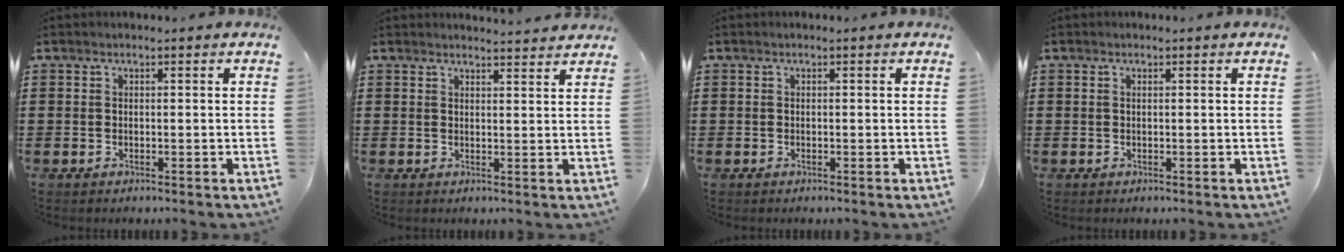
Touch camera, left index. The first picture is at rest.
{"total": 2.3, "force": [2.3, 0.0, 0.1], "torque": [-0.009, -0.007, 0.043]}
{"total": 0.0}
{"total": 0.0}